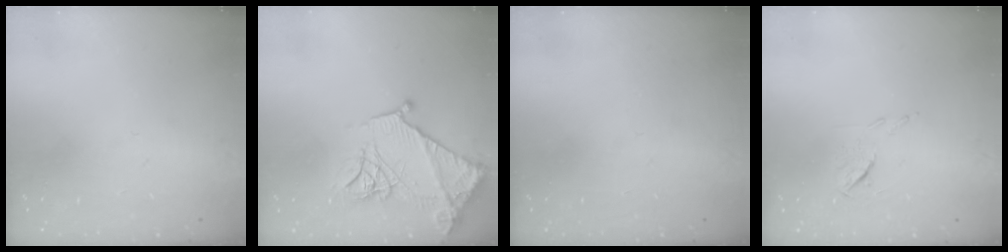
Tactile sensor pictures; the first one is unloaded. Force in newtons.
{"total": 17.4, "press": 17.4, "slide": 1.3}
{"total": 0.0}
{"total": 5.4, "press": 5.3, "slide": 0.9}